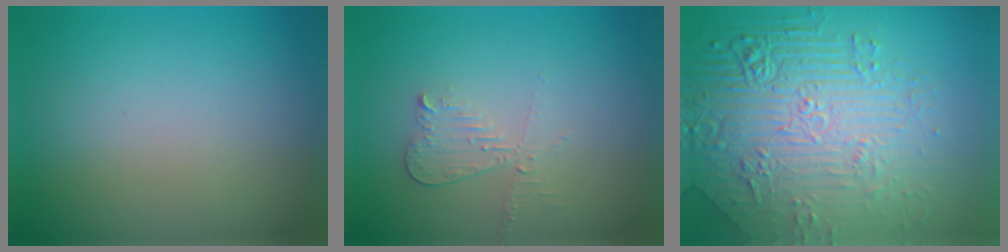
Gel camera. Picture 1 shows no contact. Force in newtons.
{"total": 2.1, "press": 2.0, "slide": 0.5}
{"total": 9.0, "press": 6.1, "slide": 6.6}